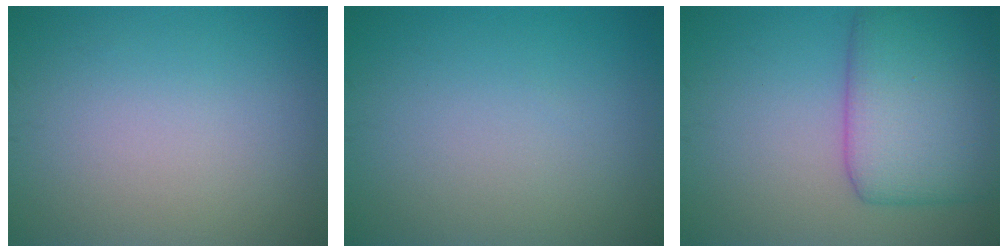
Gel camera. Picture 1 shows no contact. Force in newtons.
{"total": 0.0}
{"total": 8.3, "press": 8.3, "slide": 0.2}